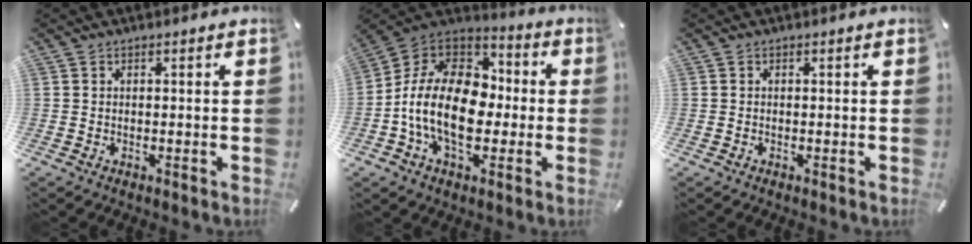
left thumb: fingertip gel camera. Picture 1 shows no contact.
{"total": 17.8, "force": [-4.3, 12.1, 12.3], "torque": [-0.260, 0.023, -0.077]}
{"total": 0.0}